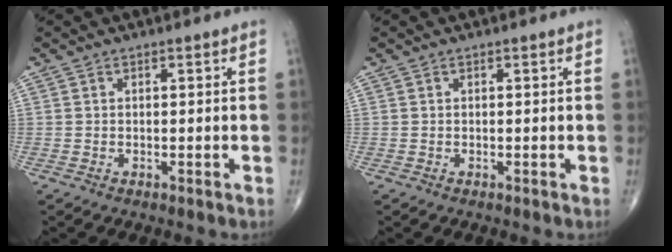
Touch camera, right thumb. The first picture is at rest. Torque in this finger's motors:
{"motor_torque": [0.00, 0.00, 0.00, 0.00, 0.00]}